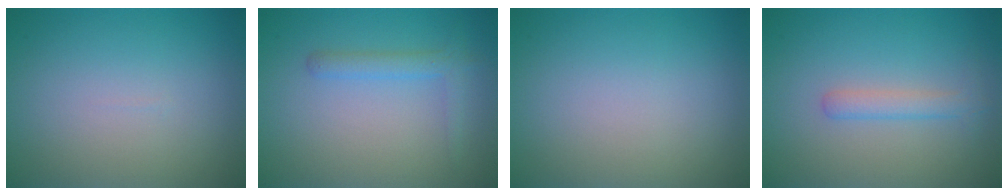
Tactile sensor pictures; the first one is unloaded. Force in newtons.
{"total": 1.9, "press": 1.9, "slide": 0.1}
{"total": 0.0}
{"total": 1.8, "press": 1.8, "slide": 0.1}